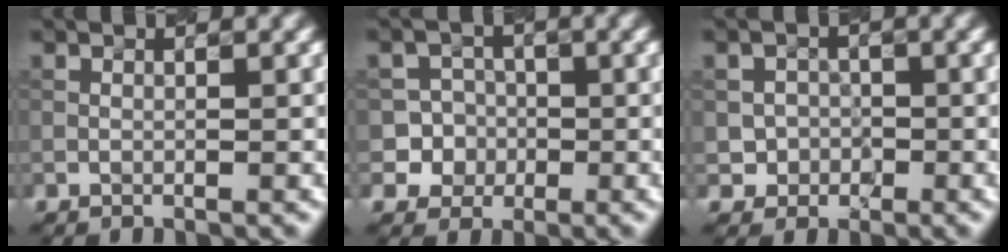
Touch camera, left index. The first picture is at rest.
{"total": 3.6, "force": [-1.3, 3.4, 0.0], "torque": [0.021, 0.008, -0.028]}
{"total": 2.0, "force": [-0.7, 1.9, -0.2], "torque": [0.018, 0.003, -0.011]}